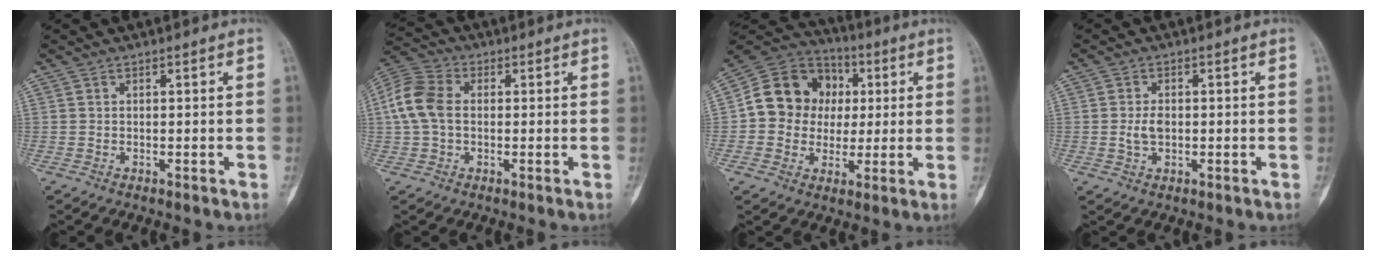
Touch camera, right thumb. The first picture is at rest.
{"total": 9.3, "force": [0.5, 6.6, 6.6], "torque": [-0.143, 0.023, 0.002]}
{"total": 14.7, "force": [1.3, 13.1, 6.4], "torque": [-0.070, 0.023, 0.017]}
{"total": 3.1, "force": [-0.2, 1.9, 2.4], "torque": [-0.044, 0.000, -0.004]}